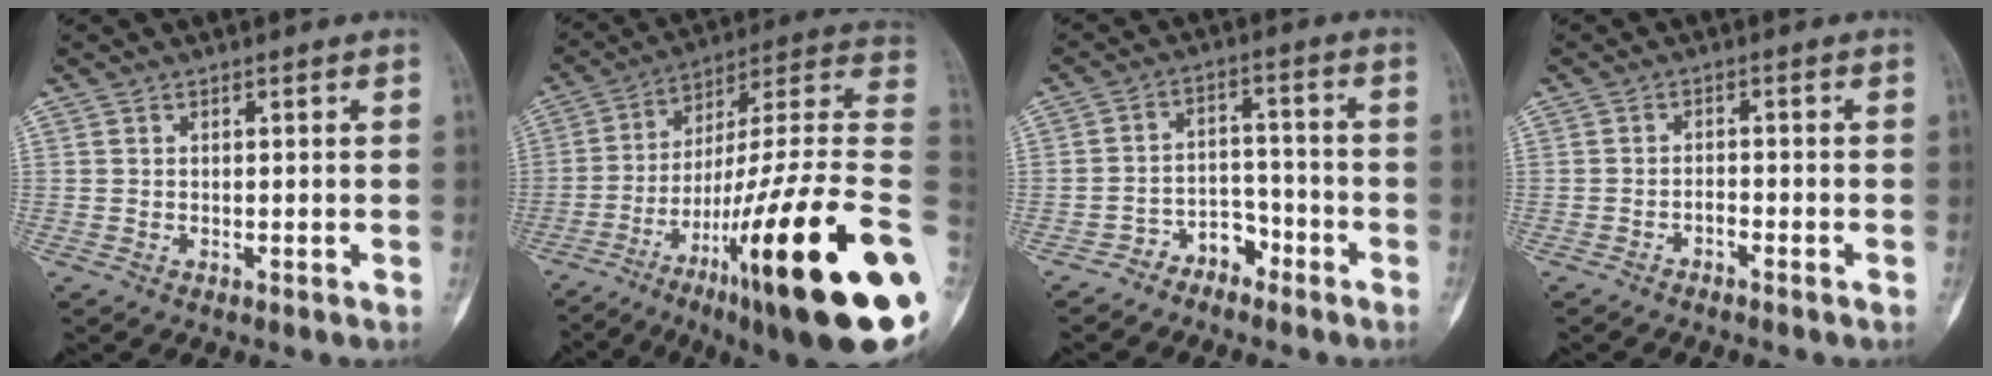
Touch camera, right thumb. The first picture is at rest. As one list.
[{"total": 32.7, "force": [-9.6, 5.5, 30.8], "torque": [-0.396, 0.061, -0.154]}, {"total": 5.4, "force": [-4.1, 3.3, 1.1], "torque": [0.010, 0.054, -0.073]}, {"total": 1.4, "force": [-1.3, 0.3, 0.6], "torque": [-0.016, 0.013, -0.023]}]